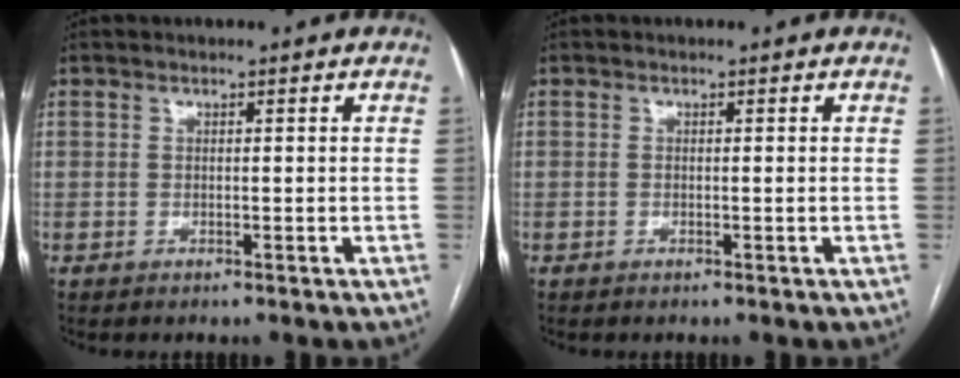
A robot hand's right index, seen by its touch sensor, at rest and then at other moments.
{"total": 0.0}